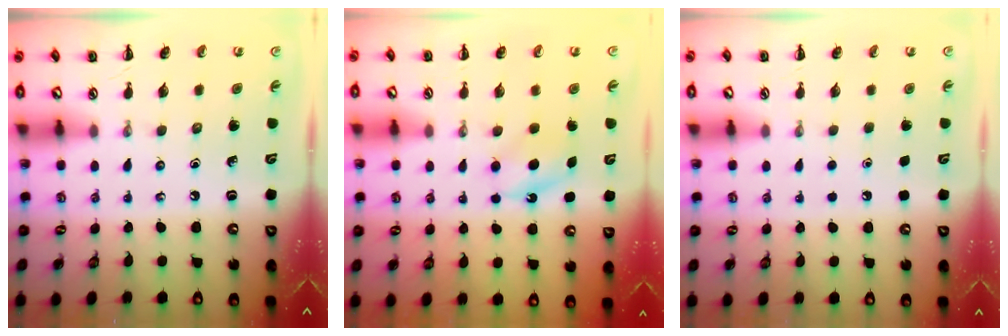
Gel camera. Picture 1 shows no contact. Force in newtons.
{"total": 5.7, "press": 5.5, "slide": 1.5}
{"total": 1.7, "press": 1.7, "slide": 0.1}